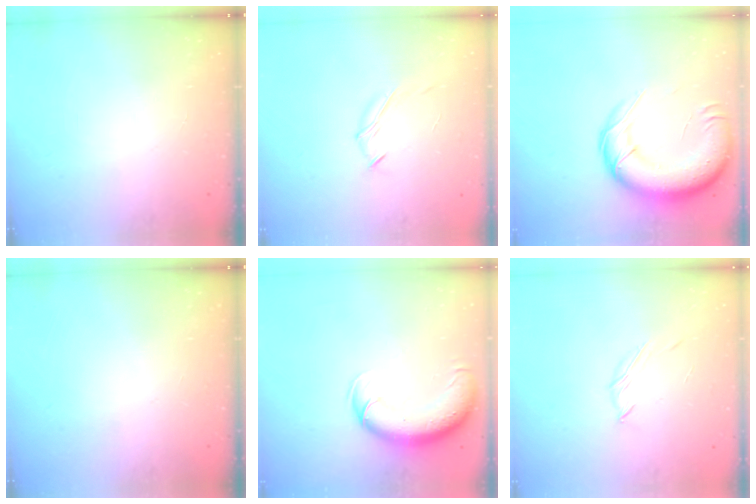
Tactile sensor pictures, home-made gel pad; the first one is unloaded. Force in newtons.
{"total": 6.7, "press": 6.6, "slide": 1.2}
{"total": 22.3, "press": 21.7, "slide": 5.0}
{"total": 0.0}
{"total": 11.0, "press": 10.6, "slide": 2.8}
{"total": 3.6, "press": 3.5, "slide": 0.8}